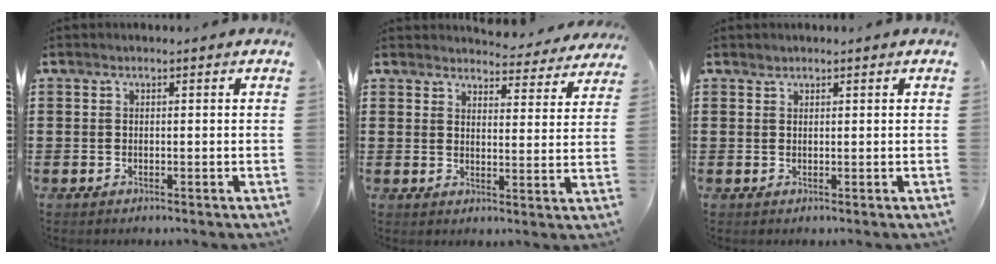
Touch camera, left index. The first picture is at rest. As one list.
[{"total": 4.0, "force": [4.0, 0.2, 0.3], "torque": [-0.015, -0.029, 0.069]}, {"total": 0.6, "force": [0.6, 0.2, 0.0], "torque": [-0.003, -0.001, 0.013]}]